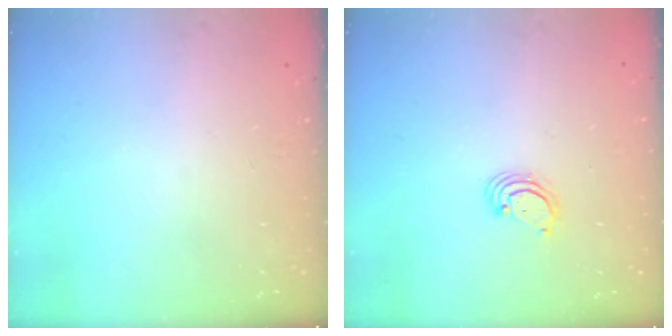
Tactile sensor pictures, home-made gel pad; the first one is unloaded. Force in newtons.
{"total": 2.5, "press": 2.5, "slide": 0.3}